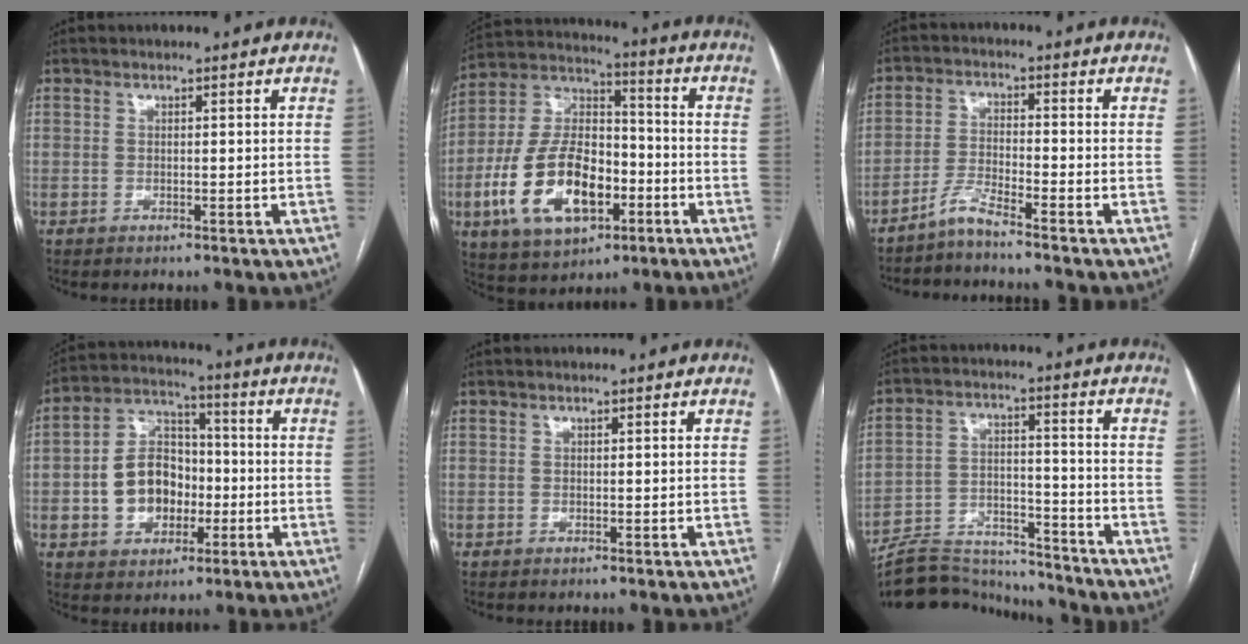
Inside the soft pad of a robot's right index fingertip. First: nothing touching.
{"total": 17.7, "force": [-5.9, 9.3, 13.9], "torque": [-0.290, 0.011, -0.099]}
{"total": 3.9, "force": [-3.5, -0.7, 1.5], "torque": [-0.038, -0.018, -0.076]}
{"total": 10.9, "force": [-1.9, 8.1, 7.0], "torque": [-0.142, 0.030, -0.027]}
{"total": 0.0}
{"total": 16.1, "force": [-15.5, 3.4, 3.1], "torque": [-0.065, 0.023, -0.239]}